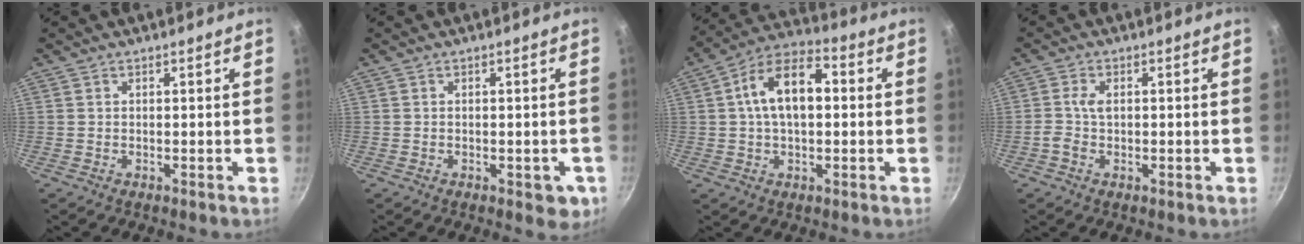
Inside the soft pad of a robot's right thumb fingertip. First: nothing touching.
{"total": 3.9, "force": [-1.5, 2.1, 2.9], "torque": [-0.014, 0.006, -0.015]}
{"total": 12.7, "force": [1.5, 7.1, 10.4], "torque": [-0.176, 0.030, 0.015]}
{"total": 3.0, "force": [-0.2, 1.8, 2.4], "torque": [-0.053, 0.006, -0.008]}